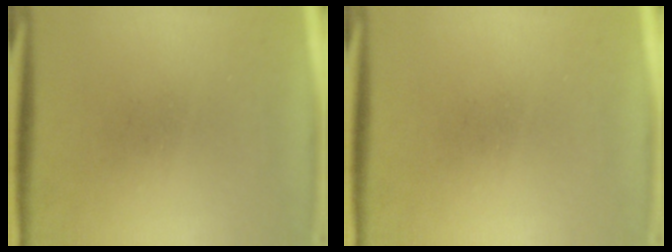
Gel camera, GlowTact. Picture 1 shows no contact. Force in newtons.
{"total": 0.0}